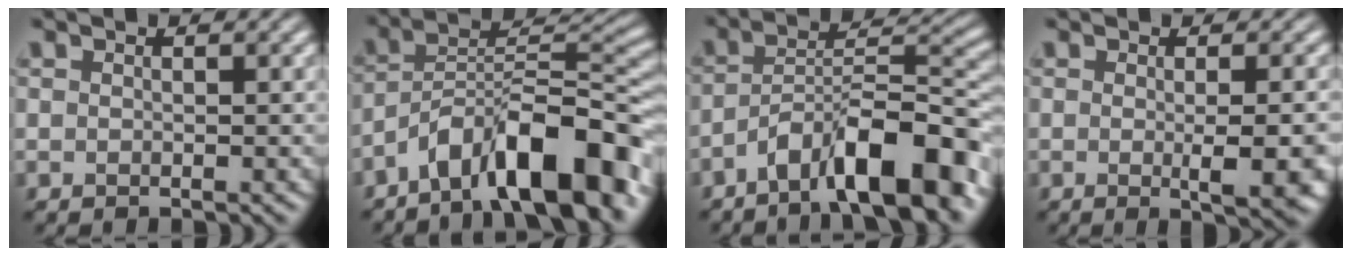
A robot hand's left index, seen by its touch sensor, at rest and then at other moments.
{"total": 11.2, "force": [-7.2, 3.4, 7.9], "torque": [-0.110, 0.019, -0.130]}
{"total": 10.2, "force": [-6.3, 2.8, 7.5], "torque": [-0.114, 0.017, -0.108]}
{"total": 4.4, "force": [-0.7, 1.0, 4.2], "torque": [-0.055, -0.005, -0.006]}